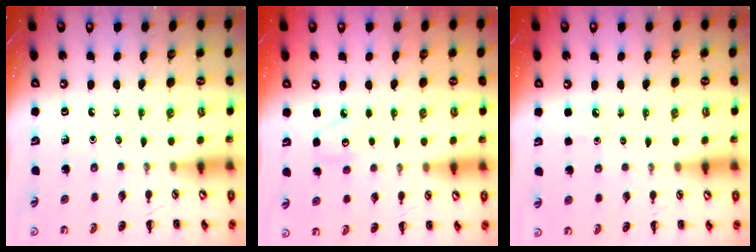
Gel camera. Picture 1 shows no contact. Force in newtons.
{"total": 3.5, "press": 3.4, "slide": 0.7}
{"total": 2.8, "press": 2.6, "slide": 1.0}